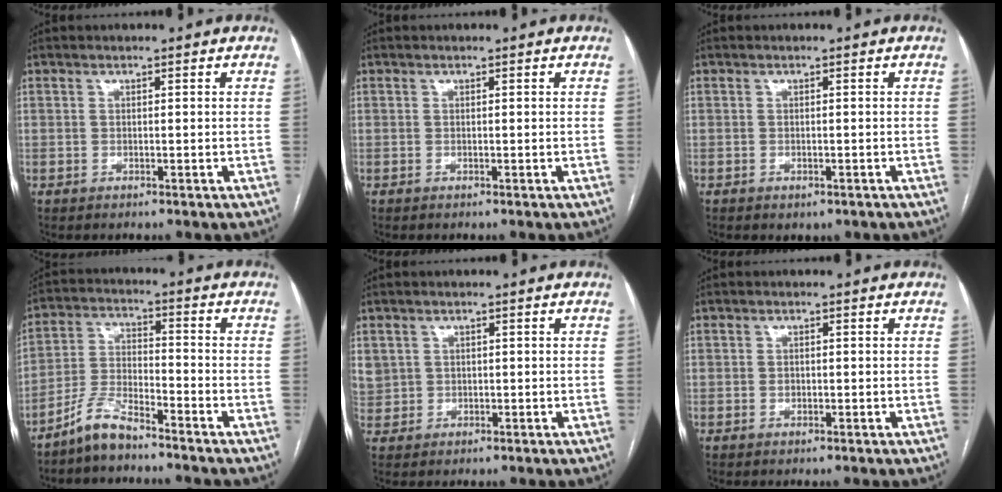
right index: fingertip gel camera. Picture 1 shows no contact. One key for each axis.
{"total": 0.0}
{"total": 1.5, "fx": -0.9, "fy": 1.0, "fz": 0.7, "tx": -0.010, "ty": 0.000, "tz": -0.004}
{"total": 6.8, "fx": -5.7, "fy": 1.5, "fz": 3.4, "tx": -0.080, "ty": -0.005, "tz": -0.115}
{"total": 4.4, "fx": 1.1, "fy": 4.1, "fz": 0.9, "tx": -0.032, "ty": 0.011, "tz": 0.035}
{"total": 0.8, "fx": -0.1, "fy": 0.6, "fz": 0.5, "tx": -0.007, "ty": 0.001, "tz": -0.001}